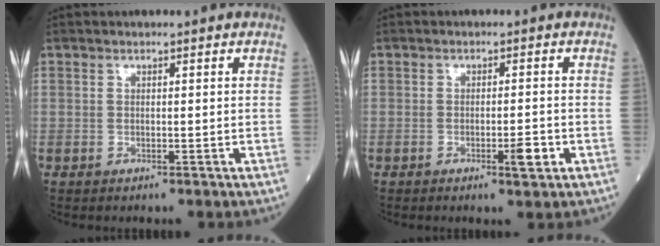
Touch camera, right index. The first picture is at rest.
{"total": 2.7, "force": [-1.0, 0.5, 2.5], "torque": [-0.037, -0.001, -0.012]}